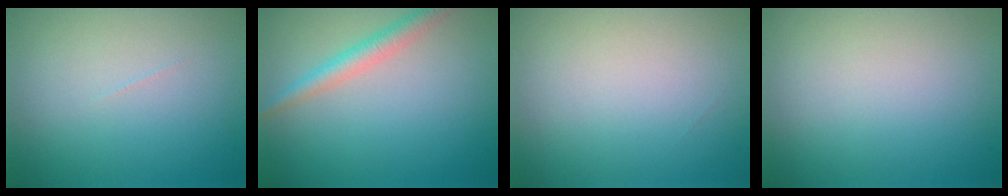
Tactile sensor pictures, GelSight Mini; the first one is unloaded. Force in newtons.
{"total": 2.7, "press": 2.7, "slide": 0.1}
{"total": 0.0}
{"total": 0.0}